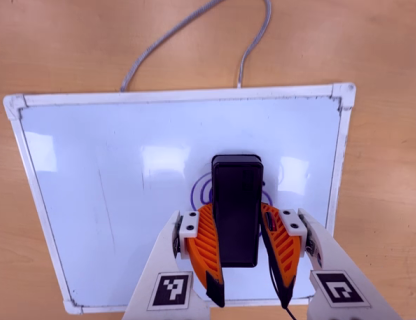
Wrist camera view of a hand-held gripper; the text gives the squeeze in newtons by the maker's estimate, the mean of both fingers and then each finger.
{"total": 12.1, "left": 11.9, "right": 12.2}